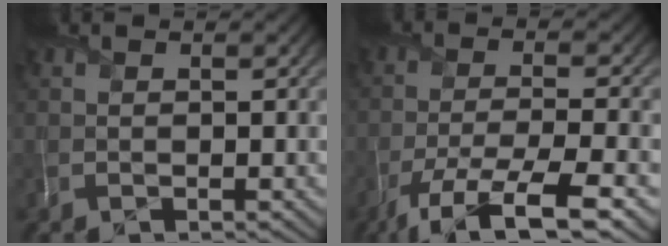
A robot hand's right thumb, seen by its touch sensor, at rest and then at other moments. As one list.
[{"total": 10.2, "force": [-6.5, 2.5, 7.5], "torque": [-0.139, -0.006, -0.116]}]